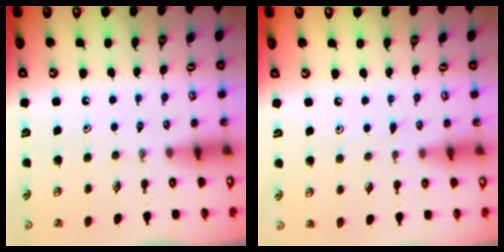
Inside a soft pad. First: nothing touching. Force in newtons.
{"total": 2.9, "press": 2.9, "slide": 0.4}